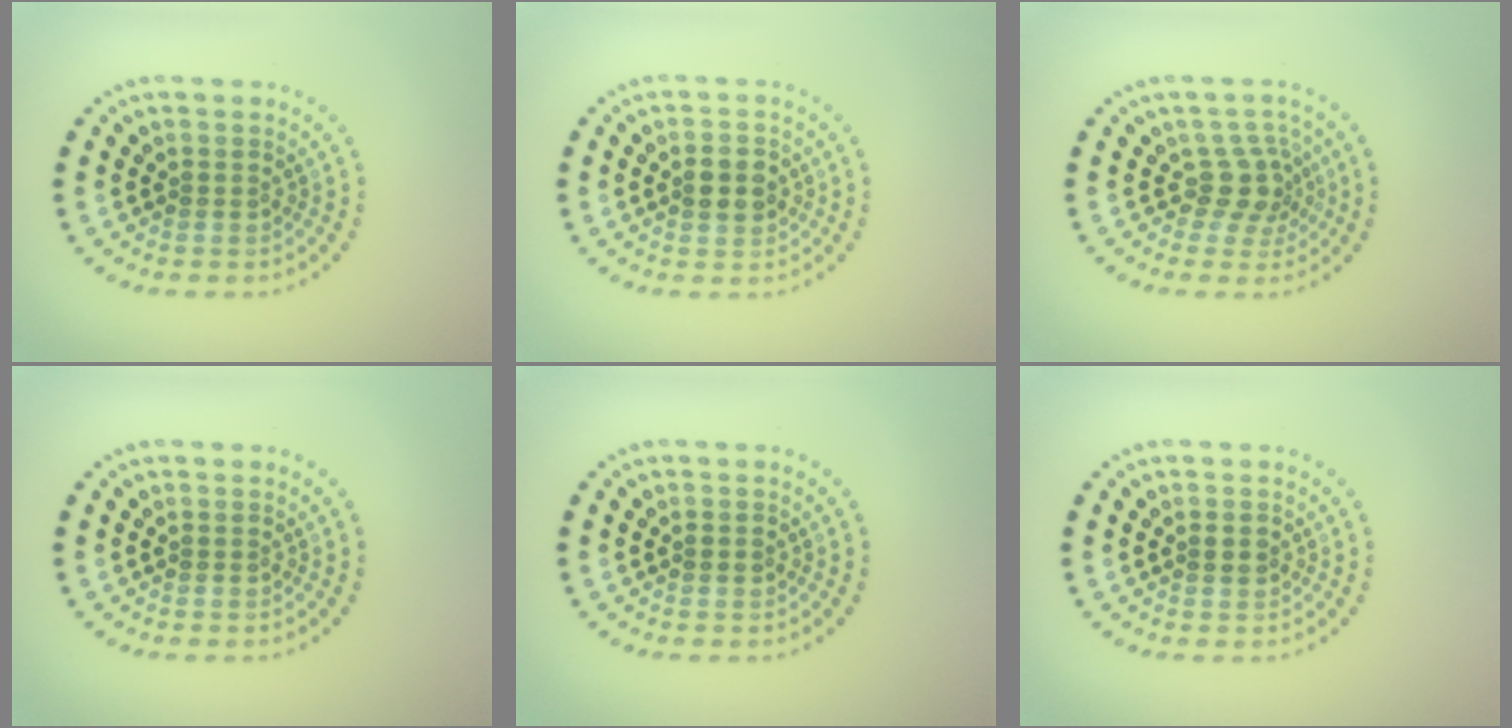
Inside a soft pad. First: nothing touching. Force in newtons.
{"total": 2.7, "press": 2.7, "slide": 0.0}
{"total": 2.9, "press": 2.2, "slide": 1.8}
{"total": 0.0}
{"total": 0.9, "press": 0.9, "slide": 0.1}
{"total": 1.4, "press": 1.4, "slide": 0.2}